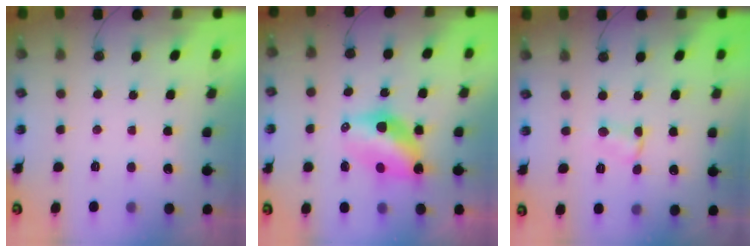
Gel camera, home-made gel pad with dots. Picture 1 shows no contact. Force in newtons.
{"total": 10.1, "press": 10.1, "slide": 1.0}
{"total": 2.5, "press": 2.5, "slide": 0.4}